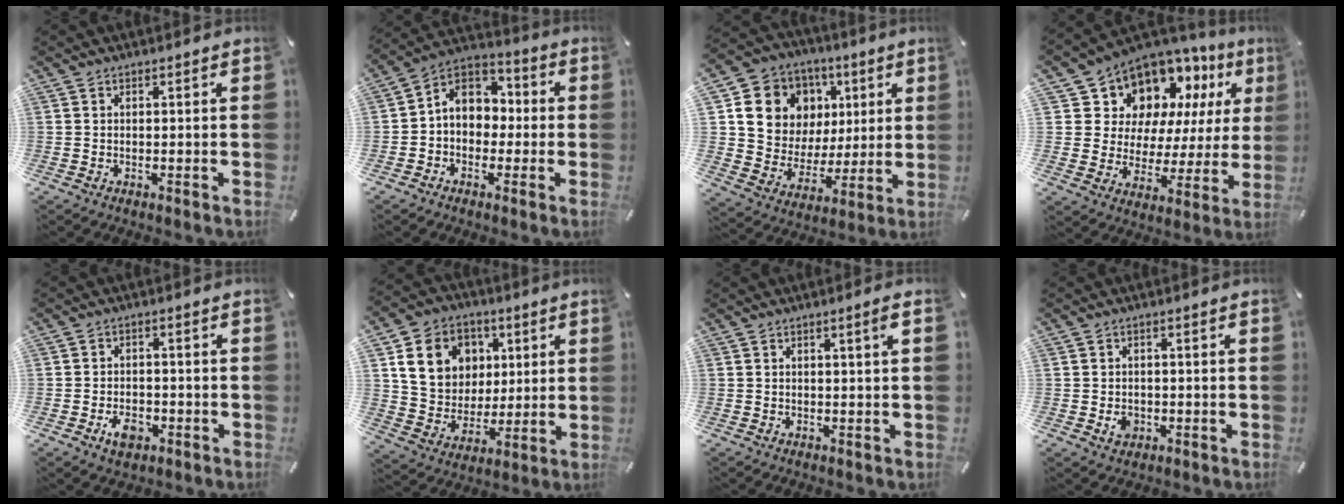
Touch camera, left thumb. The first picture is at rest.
{"total": 7.8, "force": [0.2, 7.1, 3.3], "torque": [-0.080, 0.011, 0.002]}
{"total": 13.4, "force": [4.9, 12.0, 3.3], "torque": [-0.050, -0.033, 0.103]}
{"total": 11.7, "force": [8.5, 7.8, 2.1], "torque": [-0.047, -0.091, 0.154]}
{"total": 5.1, "force": [-2.3, 3.4, 2.9], "torque": [-0.051, 0.006, -0.043]}
{"total": 14.3, "force": [4.8, 12.5, 5.2], "torque": [-0.086, -0.006, 0.099]}
{"total": 2.0, "force": [0.7, 0.0, 1.9], "torque": [-0.036, 0.000, 0.010]}
{"total": 3.0, "force": [-0.7, 2.5, 1.4], "torque": [-0.016, 0.002, -0.013]}